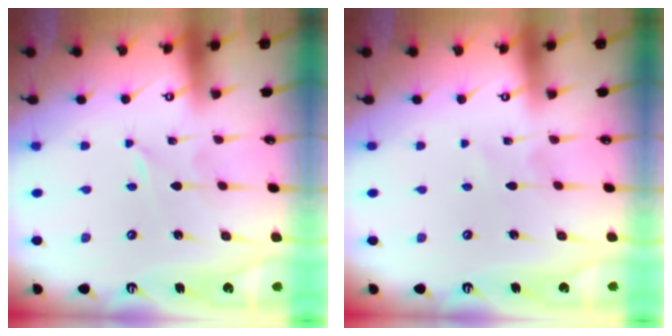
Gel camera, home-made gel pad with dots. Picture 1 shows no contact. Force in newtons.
{"total": 1.1, "press": 1.1, "slide": 0.2}